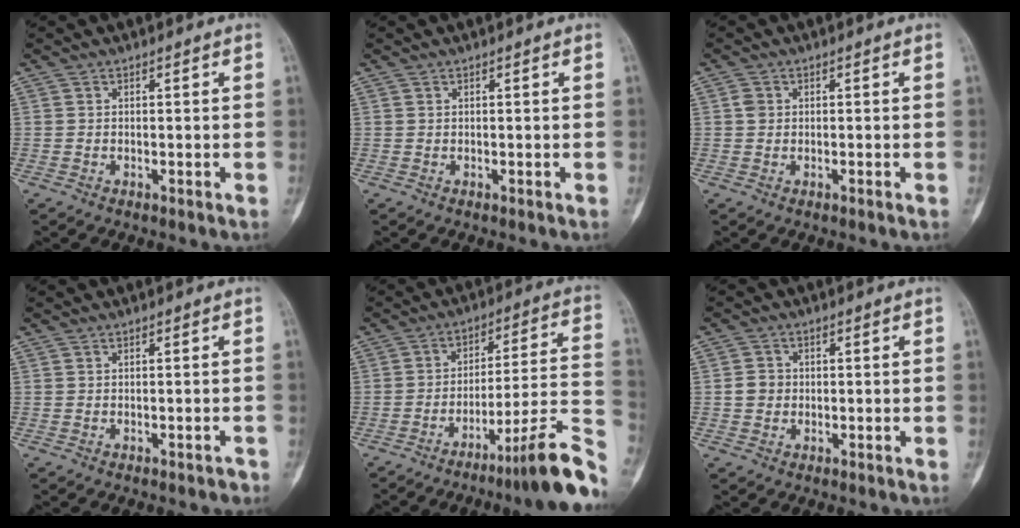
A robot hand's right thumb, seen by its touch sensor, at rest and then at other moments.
{"total": 0.0}
{"total": 1.4, "force": [-0.1, 1.2, 0.7], "torque": [-0.008, 0.003, -0.003]}
{"total": 1.0, "force": [-0.8, 0.4, 0.5], "torque": [-0.008, 0.006, -0.006]}
{"total": 18.8, "force": [-11.1, 1.8, 15.0], "torque": [-0.157, 0.085, -0.160]}
{"total": 3.0, "force": [-0.2, 2.8, 1.2], "torque": [-0.008, 0.007, -0.007]}